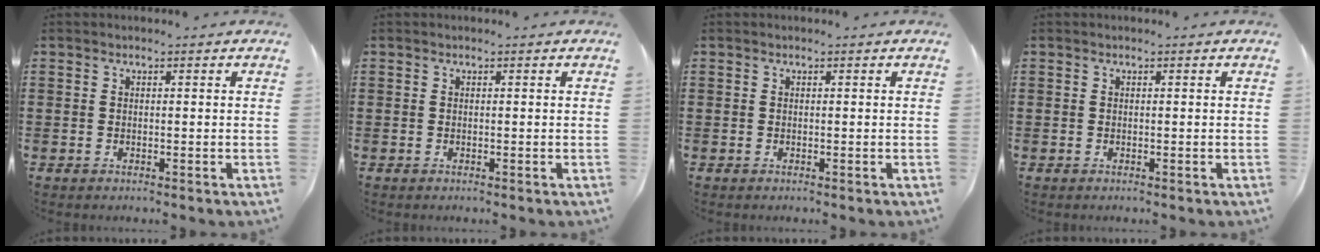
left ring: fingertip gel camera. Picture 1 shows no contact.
{"total": 0.0}
{"total": 0.0}
{"total": 0.0}